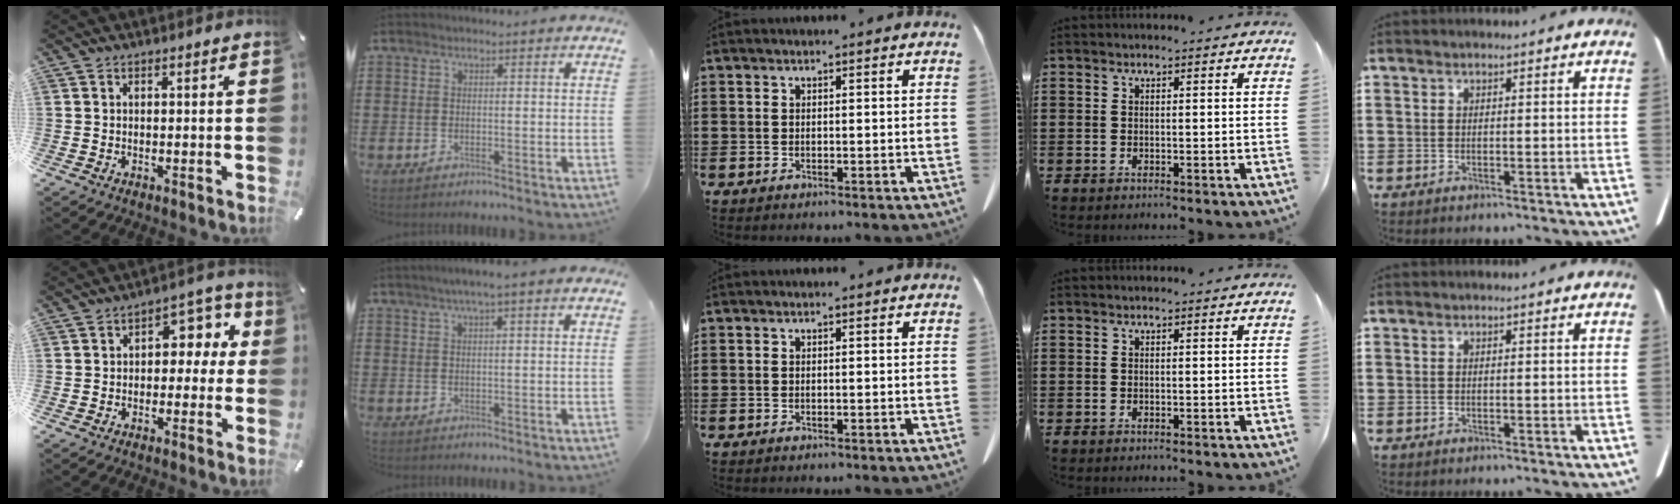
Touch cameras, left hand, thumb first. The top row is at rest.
{"thumb": {"total": 7.1, "force": [0.8, 5.0, 5.0], "torque": [-0.058, -0.002, 0.005]}, "index": {"total": 2.2, "force": [1.2, -0.1, 1.8], "torque": [-0.036, 0.000, 0.020]}}